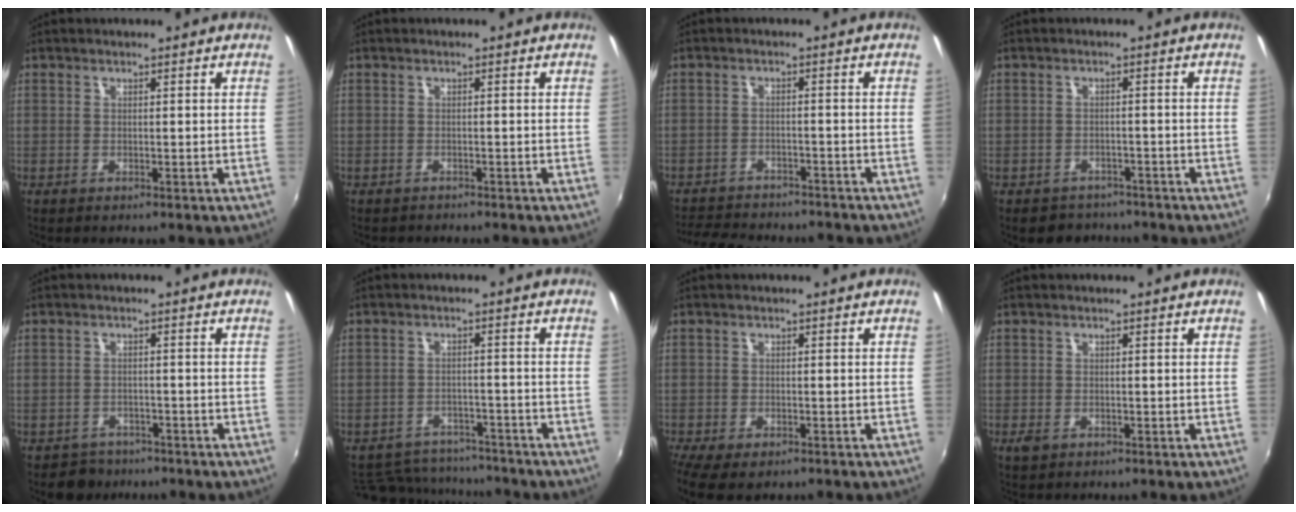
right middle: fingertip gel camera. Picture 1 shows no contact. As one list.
[{"total": 1.2, "force": [-1.1, 0.4, 0.0], "torque": [-0.005, -0.004, -0.017]}, {"total": 11.6, "force": [-10.3, 3.3, 4.0], "torque": [-0.097, -0.012, -0.151]}, {"total": 4.8, "force": [-4.0, 2.6, 0.3], "torque": [-0.015, 0.007, -0.060]}, {"total": 4.0, "force": [-3.1, 2.5, 0.0], "torque": [-0.013, 0.002, -0.052]}, {"total": 12.2, "force": [-10.8, 4.8, 3.1], "torque": [-0.084, 0.012, -0.149]}, {"total": 6.6, "force": [-4.5, 2.6, 4.0], "torque": [-0.096, -0.034, -0.077]}, {"total": 1.7, "force": [-0.8, 1.1, 0.9], "torque": [-0.018, -0.003, -0.014]}]